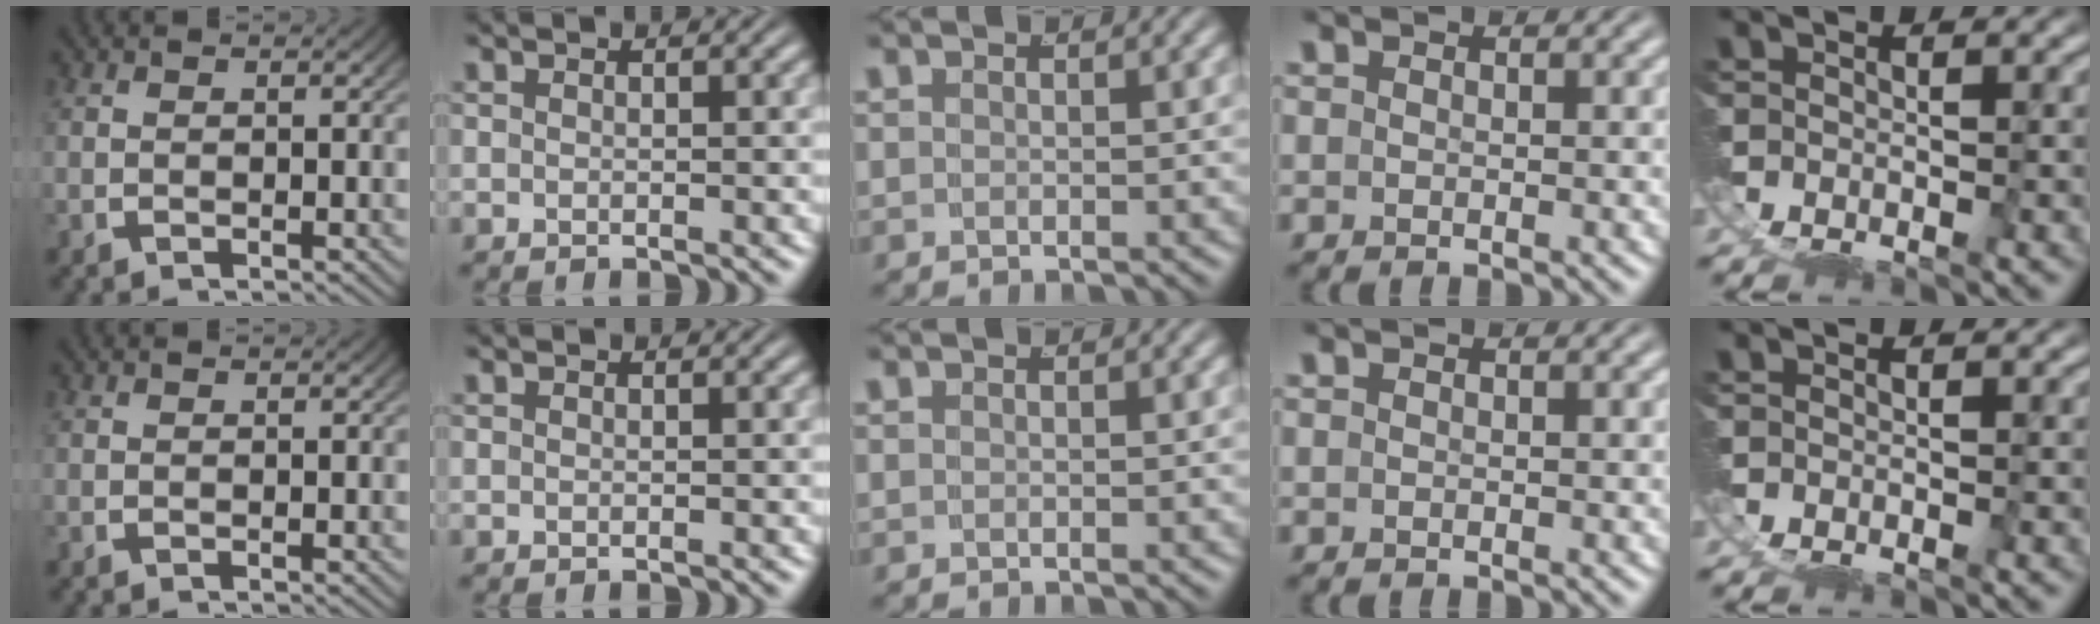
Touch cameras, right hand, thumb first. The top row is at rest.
{}